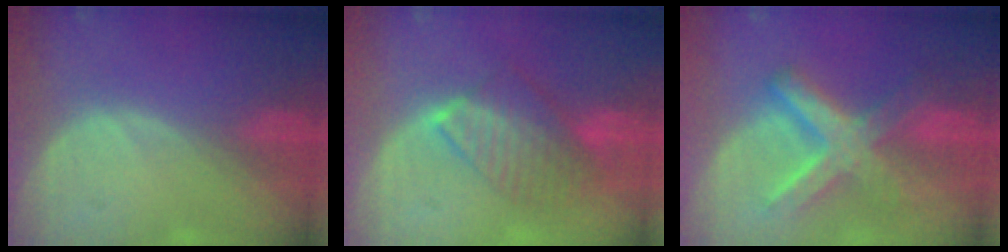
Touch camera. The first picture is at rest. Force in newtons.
{"total": 7.7, "press": 7.2, "slide": 2.8}
{"total": 8.9, "press": 8.9, "slide": 0.7}